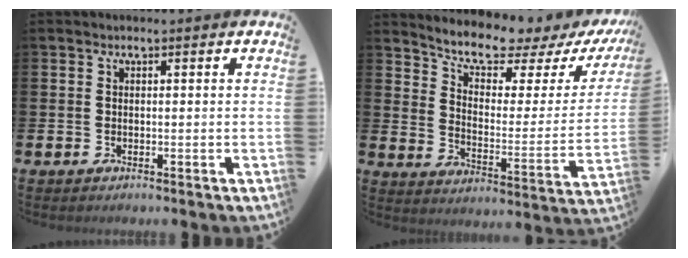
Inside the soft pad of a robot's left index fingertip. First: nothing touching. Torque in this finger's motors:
{"motor_torque": [1.11, -1.03, 0.17, 0.09]}